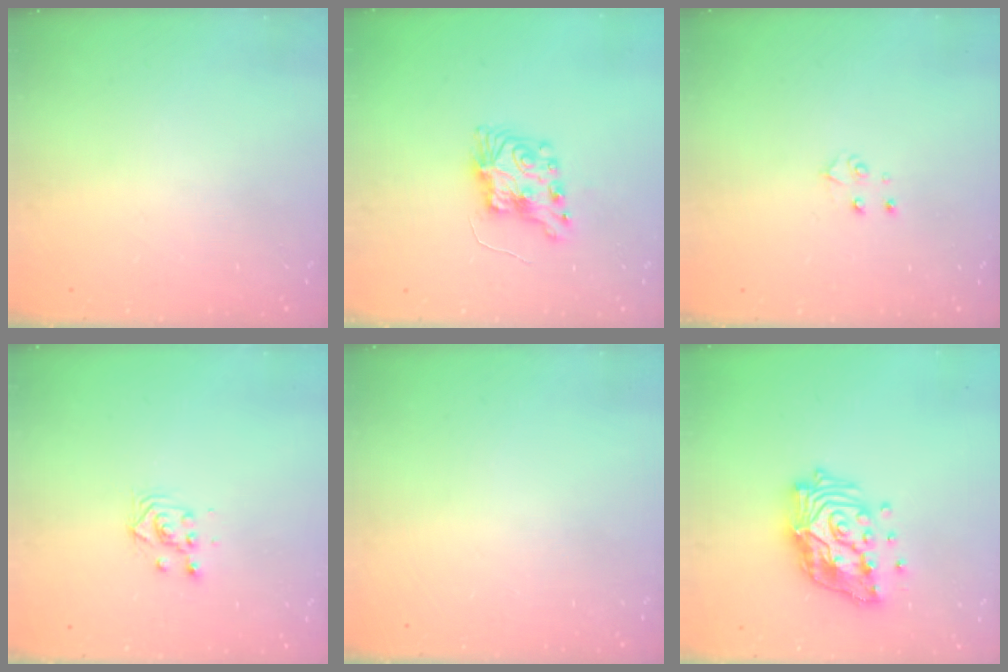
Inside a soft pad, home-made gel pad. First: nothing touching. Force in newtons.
{"total": 8.4, "press": 8.4, "slide": 0.2}
{"total": 3.9, "press": 3.9, "slide": 0.3}
{"total": 2.8, "press": 2.8, "slide": 0.1}
{"total": 0.0}
{"total": 17.3, "press": 17.1, "slide": 2.1}